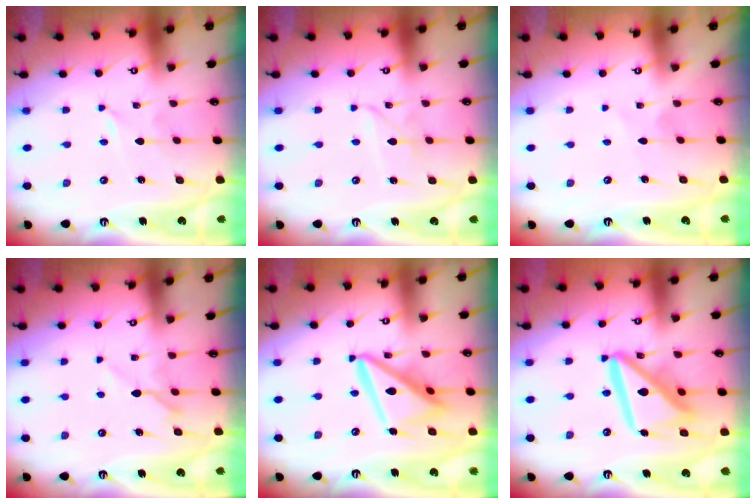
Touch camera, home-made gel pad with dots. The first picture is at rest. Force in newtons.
{"total": 2.6, "press": 2.6, "slide": 0.1}
{"total": 2.5, "press": 2.5, "slide": 0.3}
{"total": 5.5, "press": 5.4, "slide": 0.9}
{"total": 15.3, "press": 15.2, "slide": 1.6}
{"total": 16.8, "press": 16.7, "slide": 1.9}